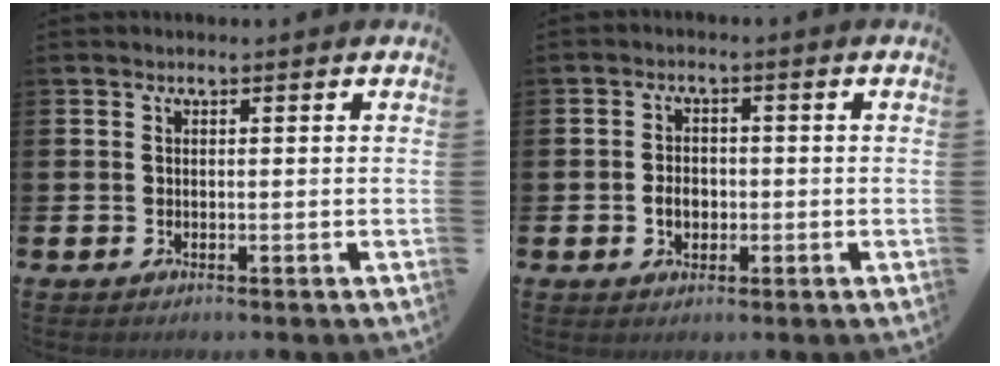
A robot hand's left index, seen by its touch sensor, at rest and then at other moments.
{"total": 2.8, "force": [-0.7, 2.1, 1.8], "torque": [-0.017, -0.003, -0.019]}